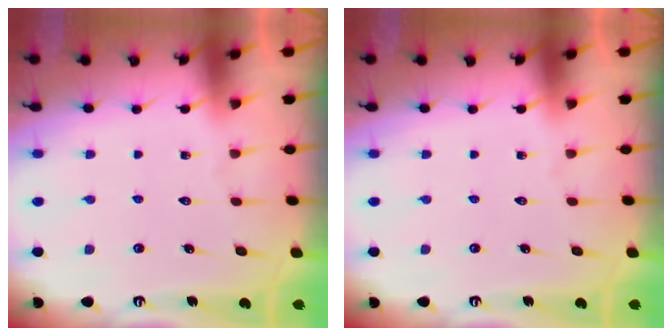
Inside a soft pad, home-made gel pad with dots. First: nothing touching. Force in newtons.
{"total": 0.0}